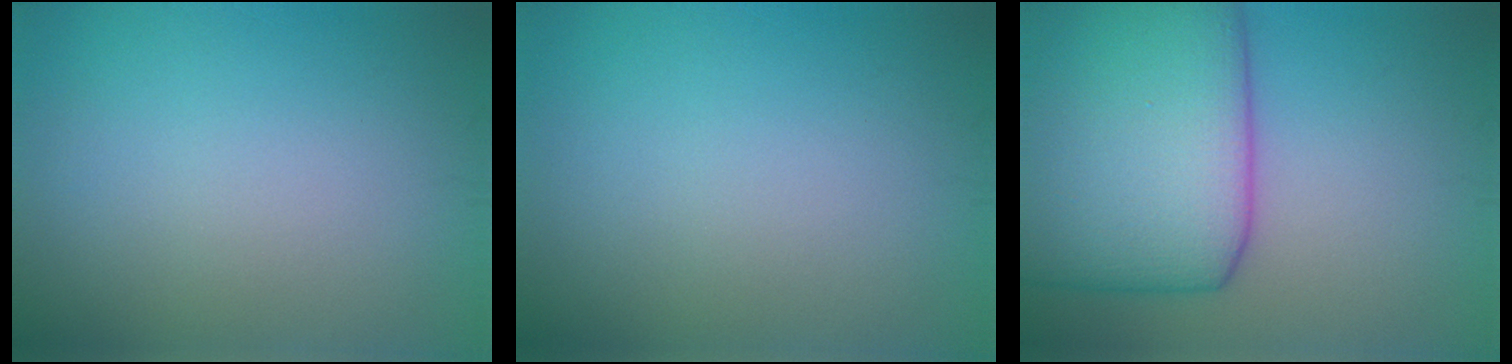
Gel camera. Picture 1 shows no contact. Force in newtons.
{"total": 0.0}
{"total": 13.4, "press": 13.4, "slide": 0.4}